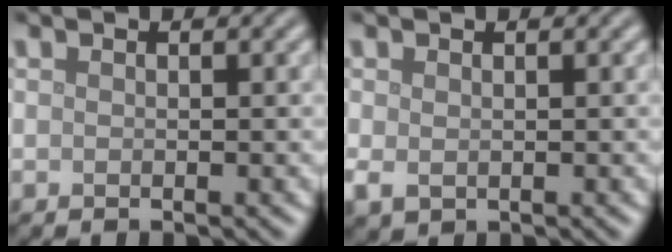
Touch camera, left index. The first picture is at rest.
{"total": 1.6, "force": [-0.2, 1.2, 1.1], "torque": [-0.026, -0.005, -0.001]}